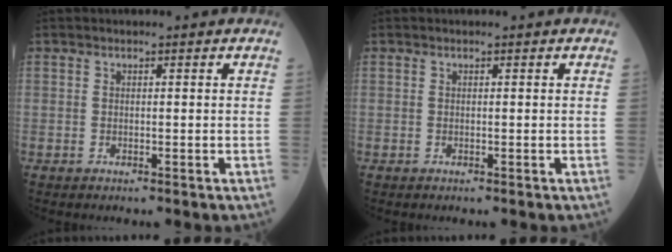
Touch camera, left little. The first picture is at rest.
{"total": 0.0}